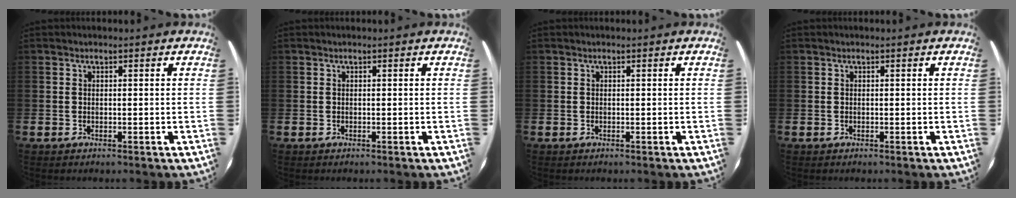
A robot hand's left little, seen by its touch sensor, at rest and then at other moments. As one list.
[{"total": 0.0}, {"total": 0.0}, {"total": 0.0}]